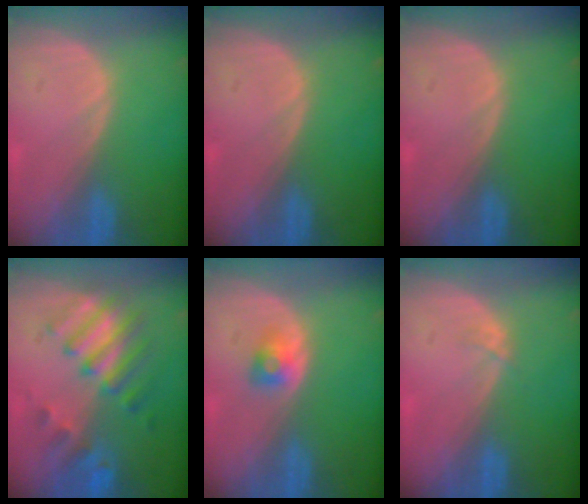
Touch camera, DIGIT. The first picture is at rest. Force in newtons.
{"total": 0.0}
{"total": 0.0}
{"total": 7.9, "press": 7.6, "slide": 1.9}
{"total": 2.4, "press": 2.3, "slide": 0.8}
{"total": 1.2, "press": 0.9, "slide": 0.7}